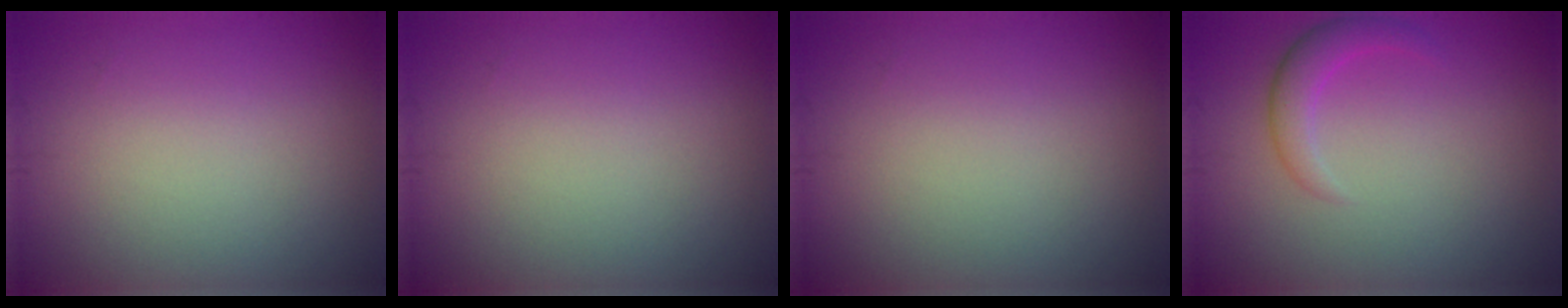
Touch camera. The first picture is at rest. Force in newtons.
{"total": 0.0}
{"total": 0.0}
{"total": 2.2, "press": 2.2, "slide": 0.2}